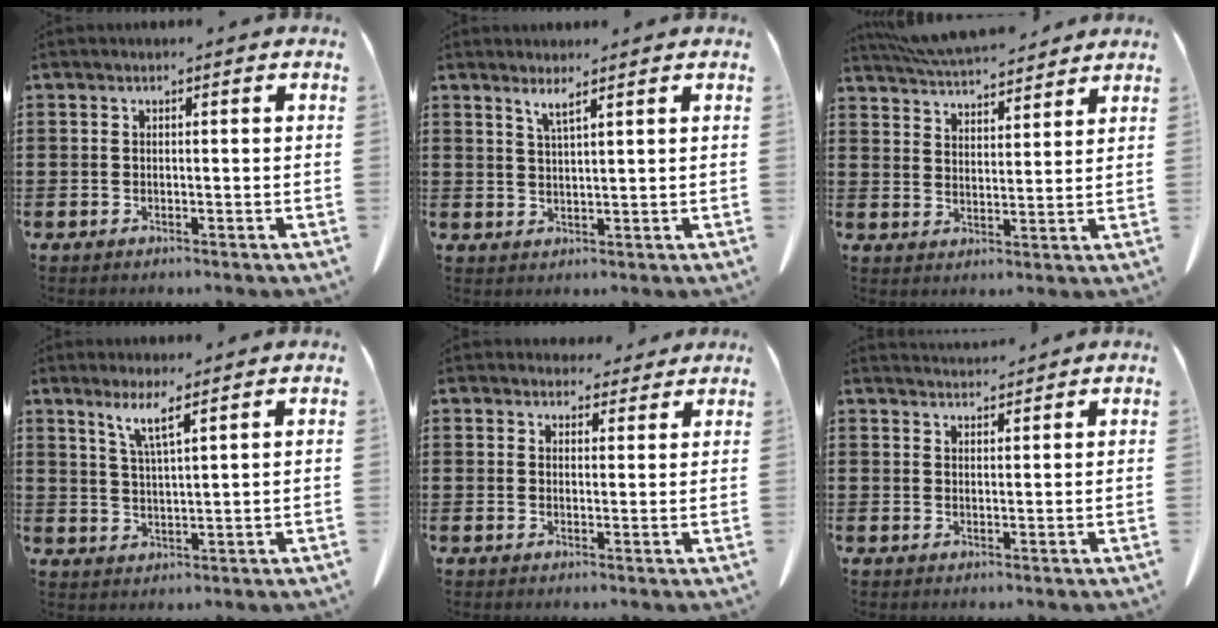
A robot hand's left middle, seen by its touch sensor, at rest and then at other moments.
{"total": 2.2, "force": [1.8, -0.1, 1.3], "torque": [-0.030, 0.000, 0.032]}
{"total": 6.1, "force": [5.9, 0.8, 1.4], "torque": [-0.051, -0.023, 0.106]}
{"total": 4.6, "force": [3.2, 0.0, 3.2], "torque": [-0.074, -0.004, 0.055]}
{"total": 3.6, "force": [3.4, 1.3, 0.2], "torque": [-0.007, -0.010, 0.063]}
{"total": 2.4, "force": [2.4, 0.0, 0.0], "torque": [-0.007, -0.006, 0.046]}